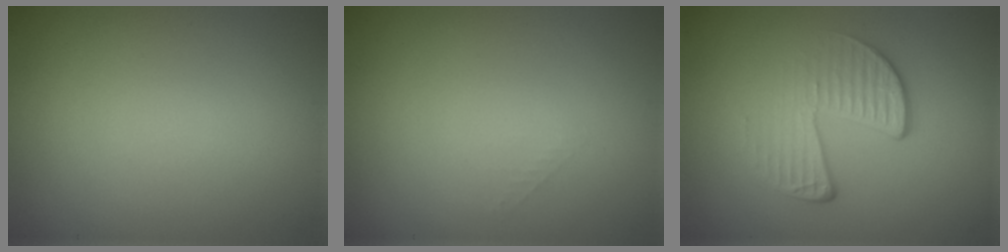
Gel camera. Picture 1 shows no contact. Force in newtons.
{"total": 0.6, "press": 0.6, "slide": 0.0}
{"total": 4.2, "press": 2.6, "slide": 3.3}